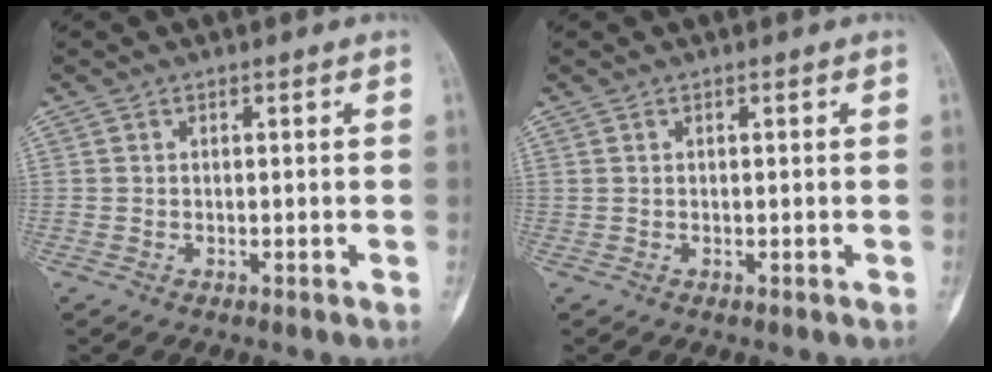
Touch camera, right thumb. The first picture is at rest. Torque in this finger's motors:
{"motor_torque": [0.21, 0.04, 0.06, -0.13, 0.08]}